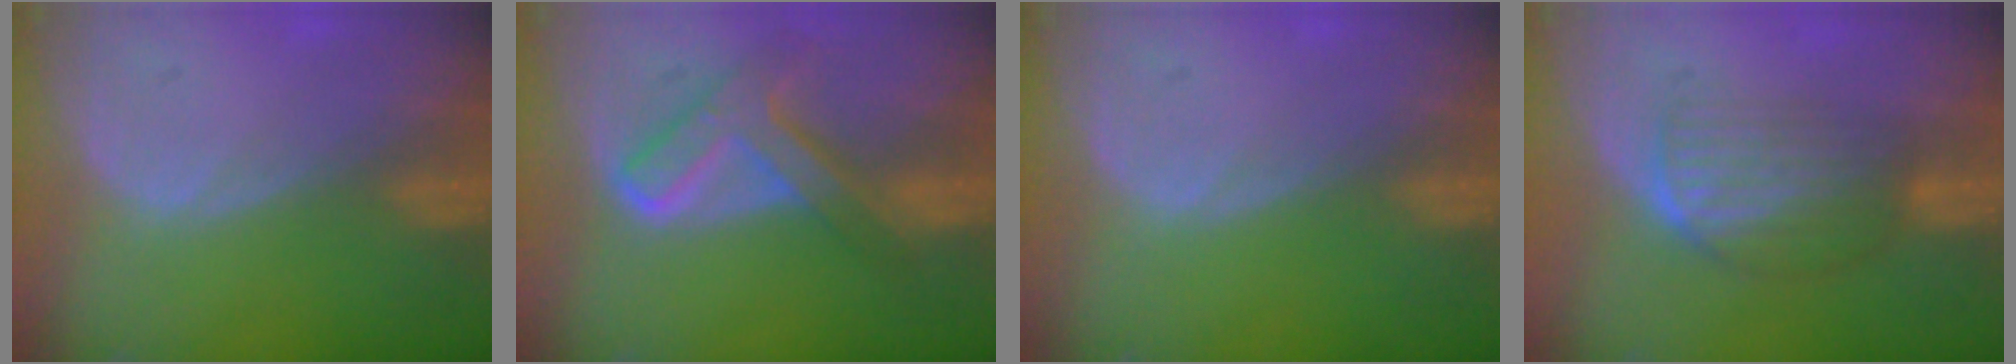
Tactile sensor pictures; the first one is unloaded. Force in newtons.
{"total": 7.8, "press": 6.7, "slide": 4.1}
{"total": 0.0}
{"total": 7.0, "press": 5.8, "slide": 3.8}